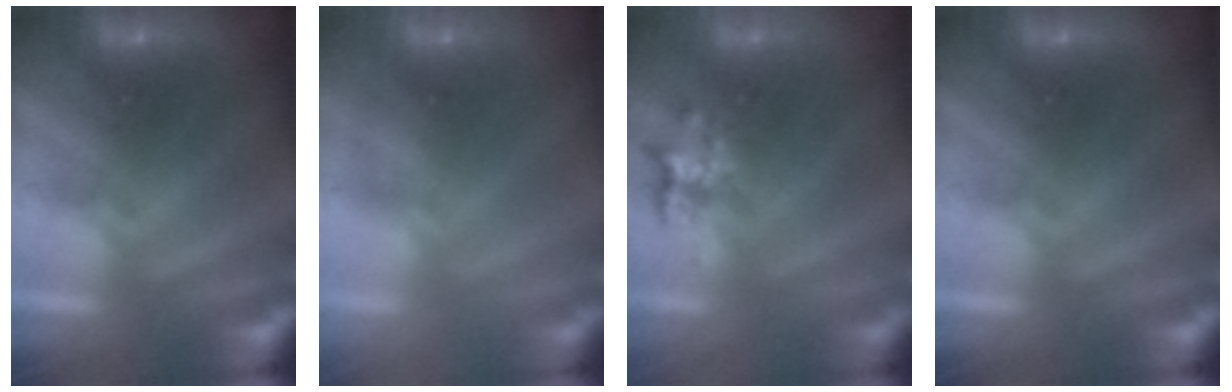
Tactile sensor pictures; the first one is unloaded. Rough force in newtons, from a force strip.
{"total": 5.1}
{"total": 2.3}
{"total": 0.0}